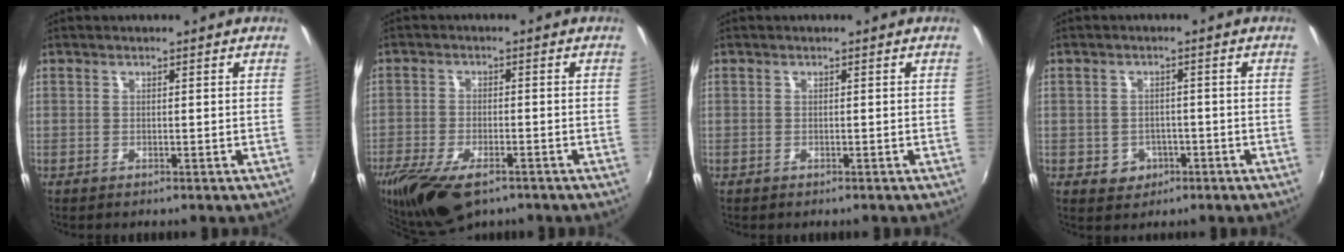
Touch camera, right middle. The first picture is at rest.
{"total": 14.1, "force": [-9.1, 5.9, 9.1], "torque": [-0.208, -0.045, -0.157]}
{"total": 0.8, "force": [0.2, -0.7, -0.3], "torque": [0.011, -0.003, 0.003]}
{"total": 4.5, "force": [-1.6, 4.0, 1.2], "torque": [-0.034, 0.006, -0.014]}